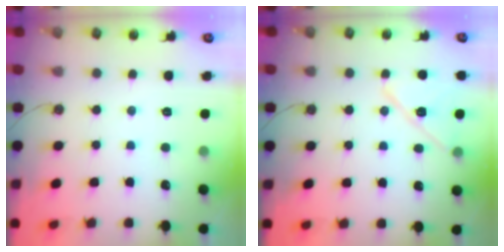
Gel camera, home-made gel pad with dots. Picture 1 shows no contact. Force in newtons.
{"total": 12.4, "press": 9.5, "slide": 8.1}